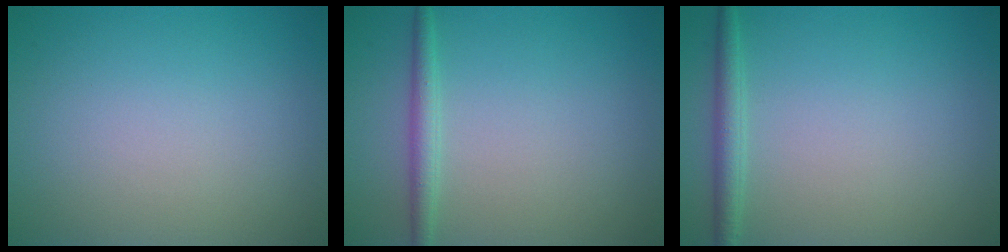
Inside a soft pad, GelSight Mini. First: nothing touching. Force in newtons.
{"total": 1.8, "press": 1.8, "slide": 0.1}
{"total": 1.9, "press": 1.9, "slide": 0.1}